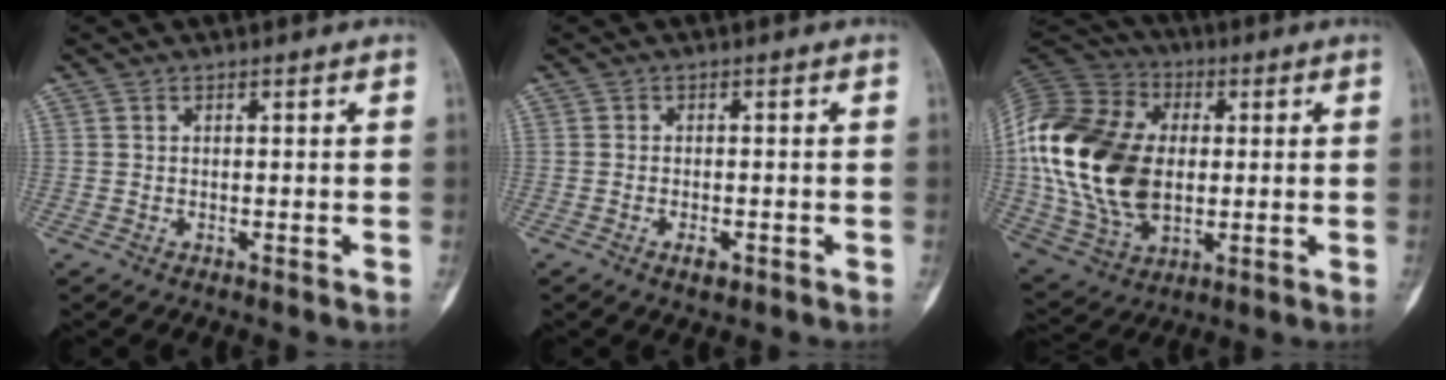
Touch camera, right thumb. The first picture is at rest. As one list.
[{"total": 2.0, "force": [-1.0, 1.2, 1.2], "torque": [-0.020, 0.003, -0.014]}, {"total": 25.1, "force": [0.8, 16.8, 18.7], "torque": [-0.381, -0.004, 0.018]}]